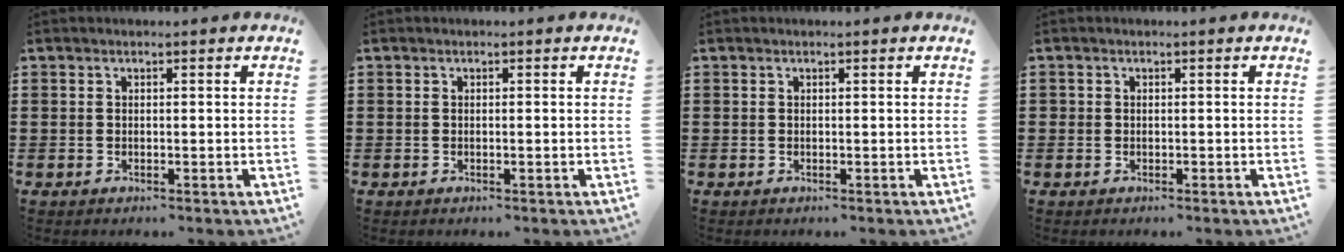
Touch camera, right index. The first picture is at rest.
{"total": 0.0}
{"total": 0.0}
{"total": 0.5, "force": [-0.2, 0.5, 0.1], "torque": [-0.003, 0.002, -0.005]}